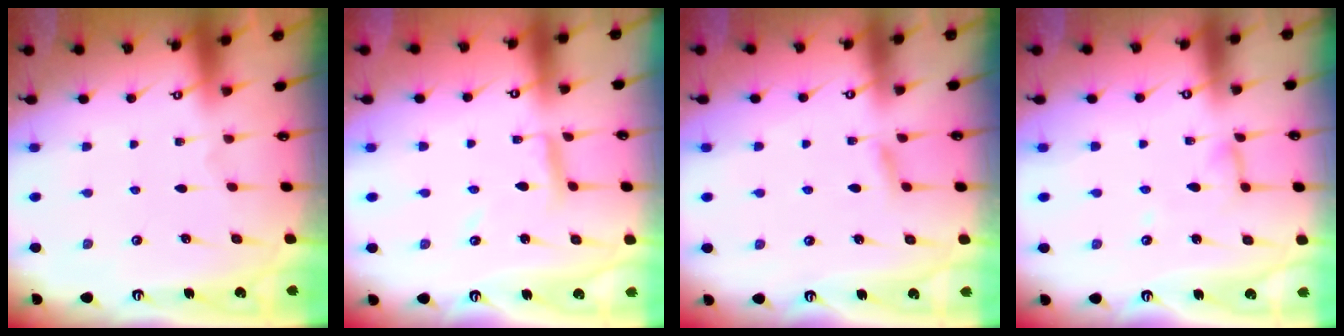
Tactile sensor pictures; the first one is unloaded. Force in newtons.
{"total": 6.1, "press": 6.1, "slide": 0.3}
{"total": 4.4, "press": 4.3, "slide": 0.6}
{"total": 5.0, "press": 5.0, "slide": 0.3}